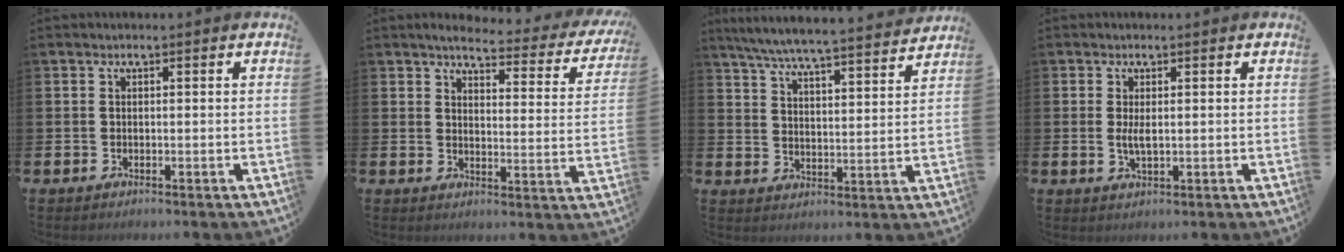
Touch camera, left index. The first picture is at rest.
{"total": 3.8, "force": [3.3, 1.1, 1.7], "torque": [-0.037, -0.029, 0.046]}
{"total": 6.7, "force": [6.4, 0.1, 2.1], "torque": [-0.065, -0.049, 0.110]}
{"total": 2.1, "force": [0.2, 0.7, 2.0], "torque": [-0.038, 0.001, 0.003]}